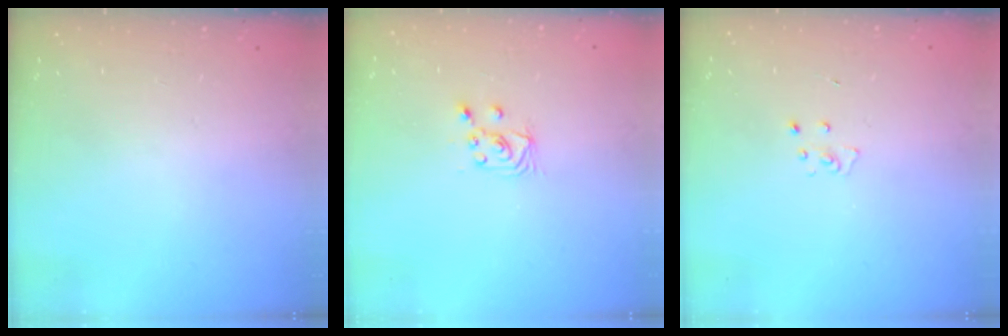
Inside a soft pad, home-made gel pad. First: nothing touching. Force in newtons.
{"total": 3.0, "press": 3.0, "slide": 0.3}
{"total": 2.7, "press": 2.7, "slide": 0.3}